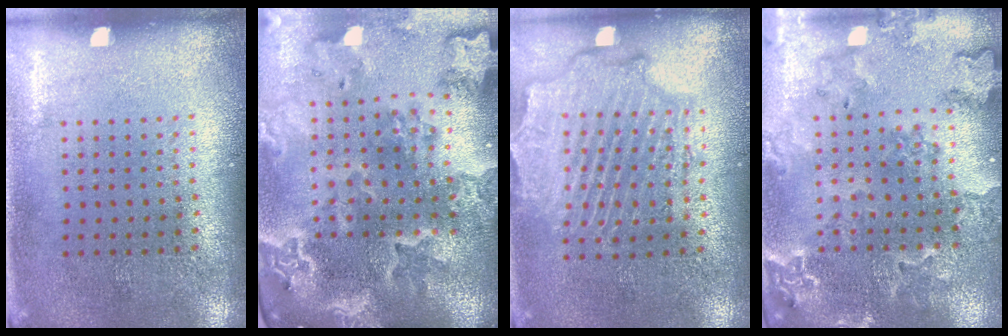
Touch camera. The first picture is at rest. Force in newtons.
{"total": 4.2, "press": 3.5, "slide": 2.4}
{"total": 2.1, "press": 2.0, "slide": 0.4}
{"total": 1.7, "press": 1.7, "slide": 0.3}